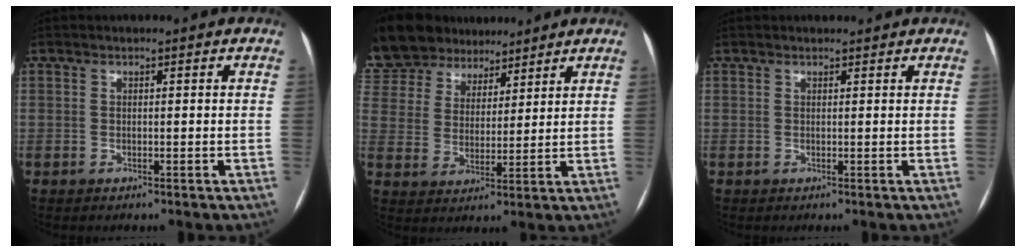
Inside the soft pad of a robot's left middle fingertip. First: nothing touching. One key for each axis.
{"total": 19.0, "fx": 15.2, "fy": 9.3, "fz": 6.6, "tx": -0.169, "ty": 0.050, "tz": 0.271}
{"total": 1.7, "fx": 1.6, "fy": 0.5, "fz": 0.3, "tx": -0.010, "ty": 0.018, "tz": 0.022}